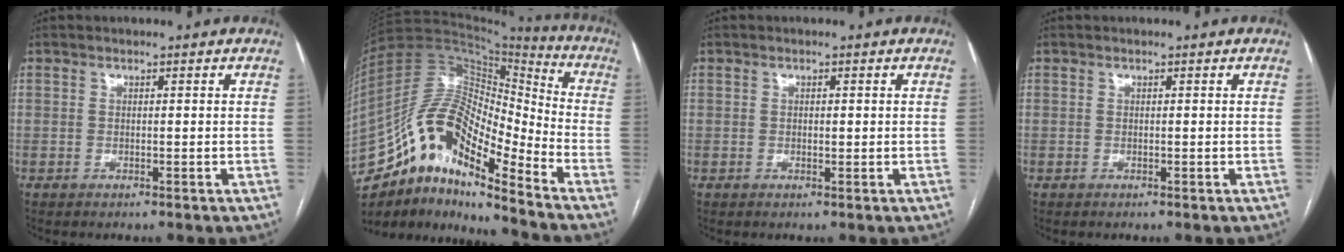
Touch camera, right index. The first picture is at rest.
{"total": 18.6, "force": [-12.5, 4.9, 12.9], "torque": [-0.244, 0.037, -0.219]}
{"total": 0.8, "force": [0.0, 0.4, 0.7], "torque": [-0.013, 0.000, 0.002]}
{"total": 0.0}